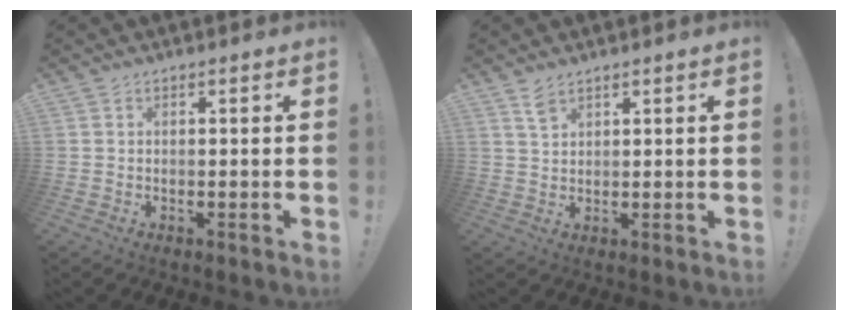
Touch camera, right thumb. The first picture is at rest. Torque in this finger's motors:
{"motor_torque": [0.16, 0.87, -0.13, 0.21, 0.00]}